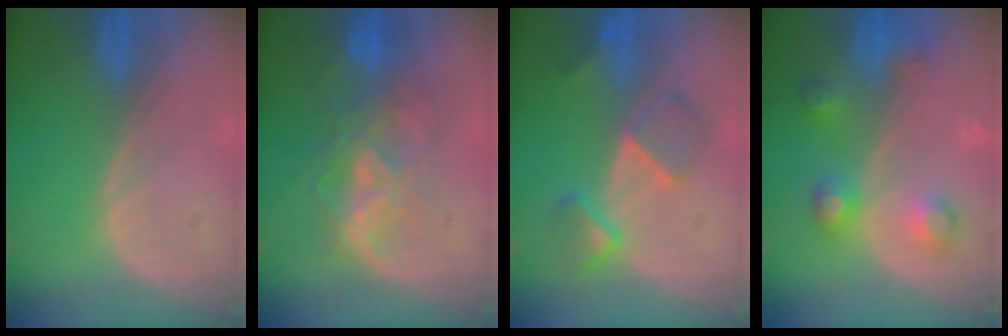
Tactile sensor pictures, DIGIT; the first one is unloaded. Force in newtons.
{"total": 8.3, "press": 7.4, "slide": 3.8}
{"total": 5.6, "press": 5.6, "slide": 0.6}
{"total": 5.3, "press": 5.3, "slide": 0.3}